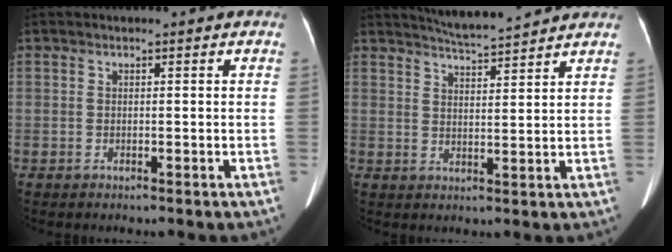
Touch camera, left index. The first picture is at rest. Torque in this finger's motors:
{"motor_torque": [0.29, -0.48, -0.04, 0.01]}